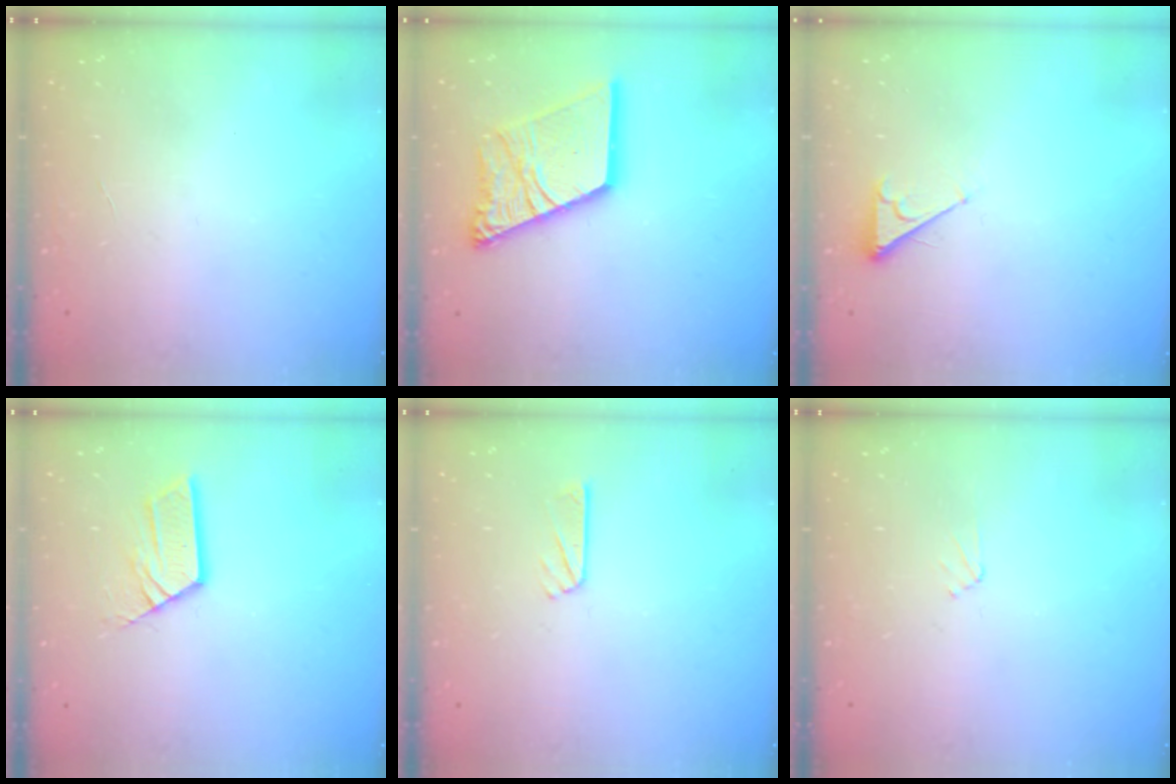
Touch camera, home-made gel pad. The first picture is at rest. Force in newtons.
{"total": 18.4, "press": 18.3, "slide": 2.2}
{"total": 3.5, "press": 3.5, "slide": 0.6}
{"total": 8.0, "press": 8.0, "slide": 0.5}
{"total": 5.3, "press": 5.3, "slide": 0.3}
{"total": 2.7, "press": 2.6, "slide": 0.4}